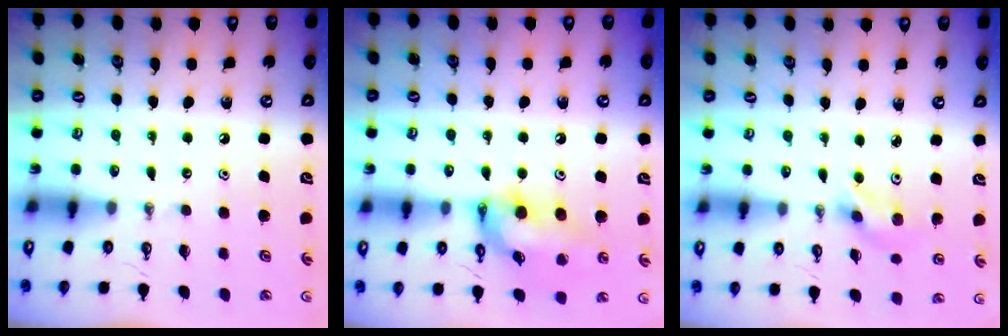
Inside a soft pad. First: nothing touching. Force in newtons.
{"total": 15.1, "press": 15.0, "slide": 1.5}
{"total": 4.0, "press": 4.0, "slide": 0.8}